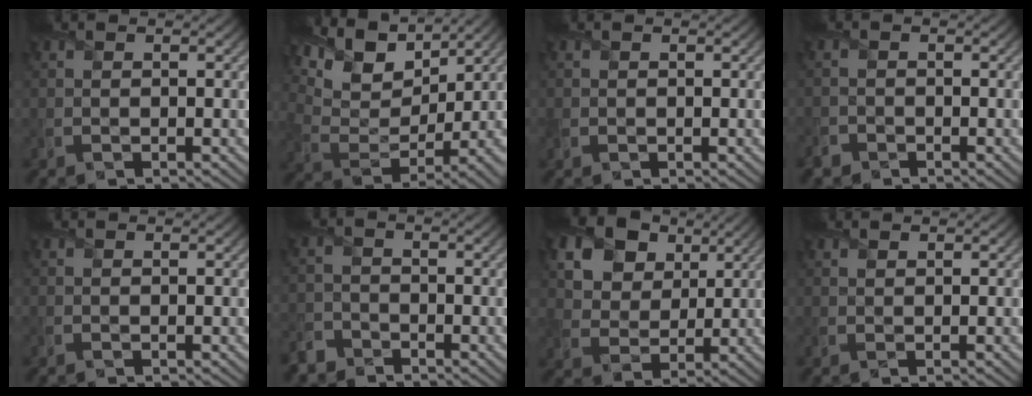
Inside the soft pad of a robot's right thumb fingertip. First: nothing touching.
{"total": 11.6, "force": [8.2, 4.6, 6.7], "torque": [-0.158, 0.012, 0.146]}
{"total": 0.9, "force": [0.0, 0.8, 0.2], "torque": [-0.008, -0.002, 0.000]}
{"total": 1.9, "force": [-1.6, 1.0, 0.1], "torque": [-0.002, -0.004, -0.039]}
{"total": 0.0}
{"total": 3.3, "force": [-2.9, 1.5, 0.5], "torque": [-0.009, -0.003, -0.069]}
{"total": 17.3, "force": [9.1, 12.5, 7.9], "torque": [-0.229, 0.030, 0.189]}
{"total": 0.6, "force": [0.6, 0.1, 0.1], "torque": [-0.004, 0.001, 0.013]}